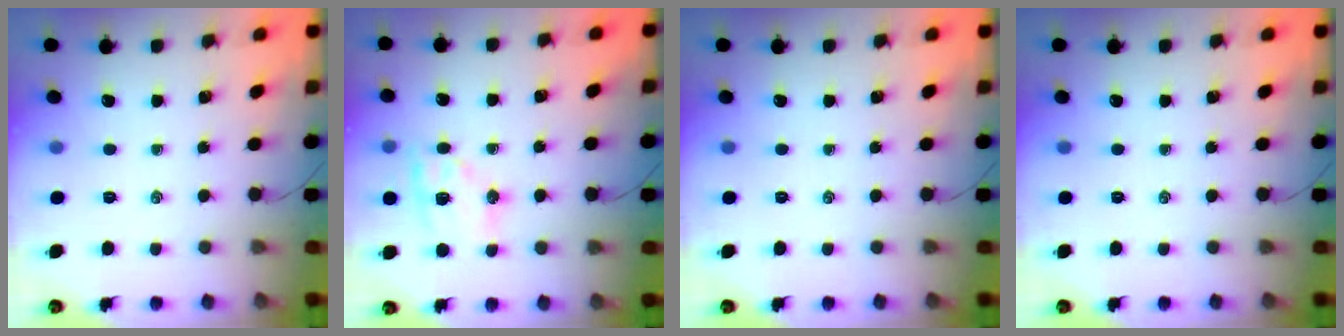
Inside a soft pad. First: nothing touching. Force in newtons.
{"total": 12.3, "press": 12.1, "slide": 1.8}
{"total": 0.0}
{"total": 0.0}